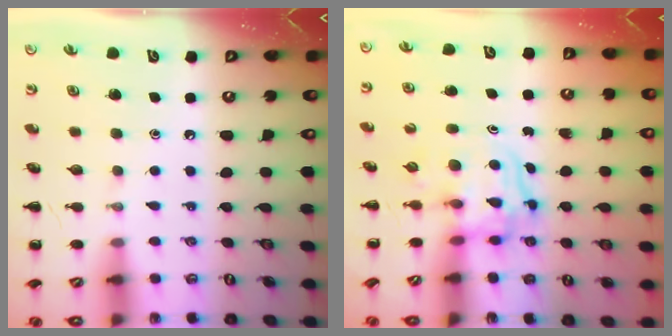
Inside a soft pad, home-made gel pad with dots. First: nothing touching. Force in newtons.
{"total": 3.1, "press": 3.1, "slide": 0.4}